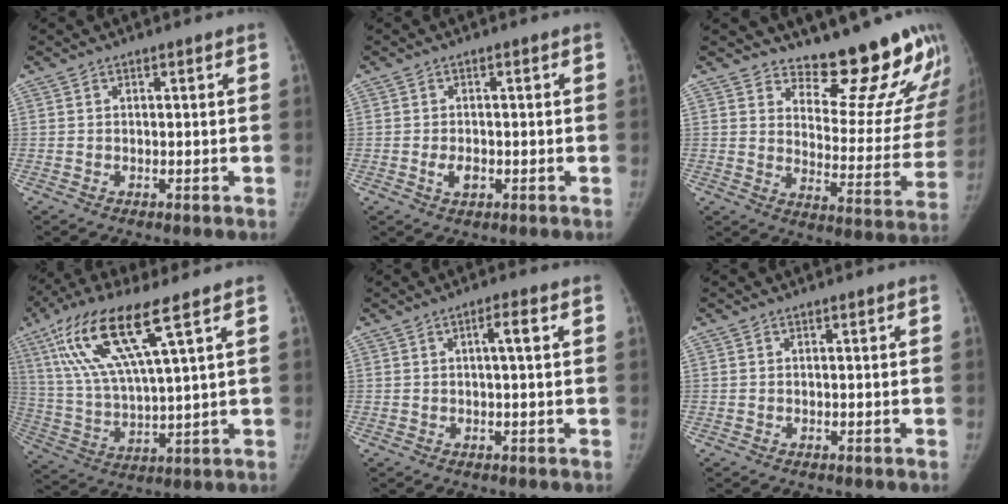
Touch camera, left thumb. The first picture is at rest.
{"total": 2.8, "force": [-0.8, 1.8, 2.0], "torque": [-0.031, 0.001, -0.010]}
{"total": 17.9, "force": [16.1, 4.9, 6.3], "torque": [-0.026, -0.166, 0.202]}
{"total": 16.8, "force": [8.2, 2.9, 14.3], "torque": [-0.306, -0.020, 0.165]}
{"total": 2.7, "force": [0.6, 0.2, 2.6], "torque": [-0.048, 0.008, 0.010]}
{"total": 0.0}